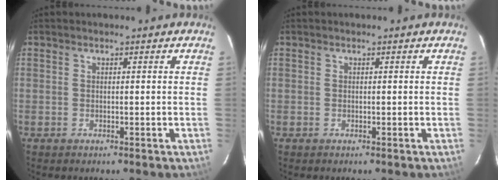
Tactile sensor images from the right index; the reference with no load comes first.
{"total": 0.0}